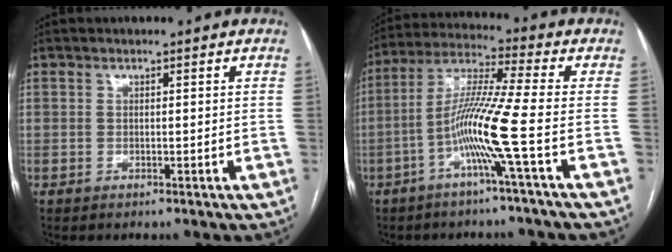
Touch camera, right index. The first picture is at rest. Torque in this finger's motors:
{"motor_torque": [1.37, -0.24, 0.56, 0.21]}